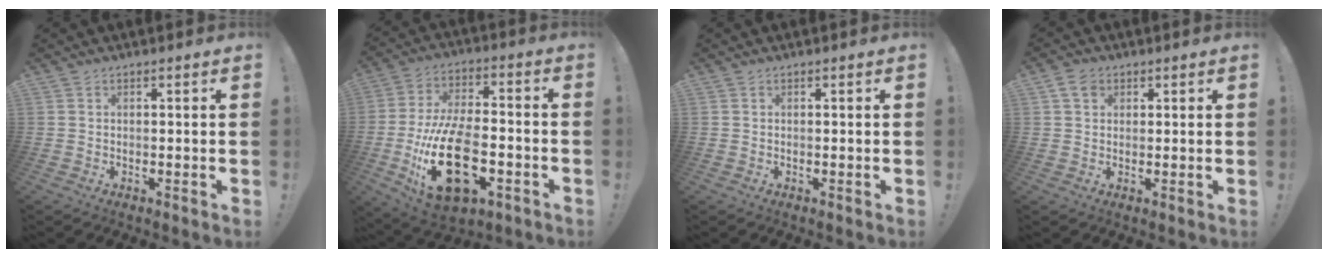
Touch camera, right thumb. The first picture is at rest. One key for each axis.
{"total": 25.1, "fx": -7.1, "fy": 13.7, "fz": 19.8, "tx": -0.379, "ty": 0.038, "tz": -0.106}
{"total": 0.0}
{"total": 4.1, "fx": 1.8, "fy": 3.1, "fz": 2.0, "tx": -0.035, "ty": 0.002, "tz": 0.035}